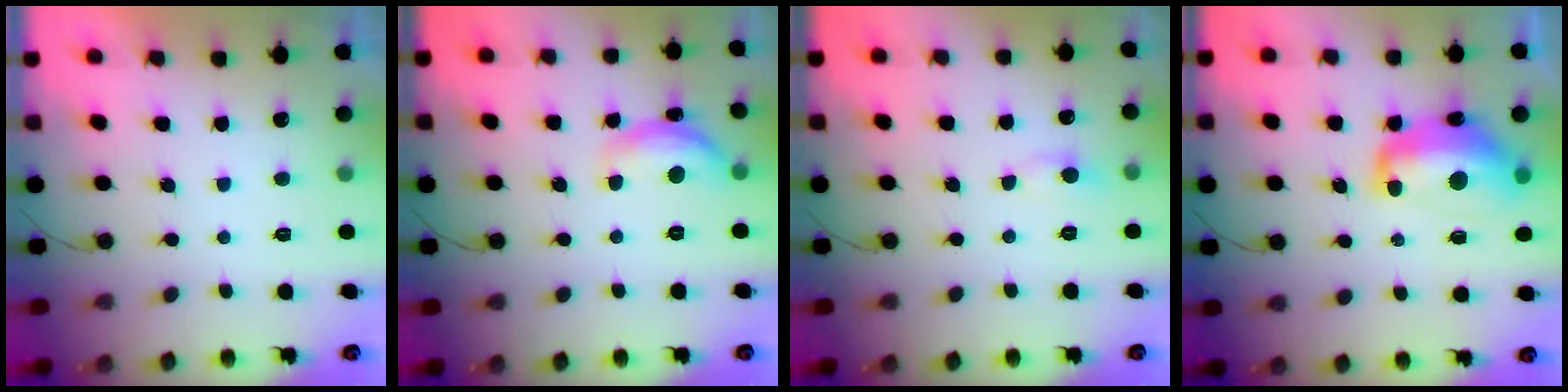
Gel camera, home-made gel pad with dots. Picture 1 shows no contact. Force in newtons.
{"total": 11.3, "press": 11.3, "slide": 0.6}
{"total": 4.9, "press": 4.9, "slide": 0.6}
{"total": 14.2, "press": 14.1, "slide": 1.1}